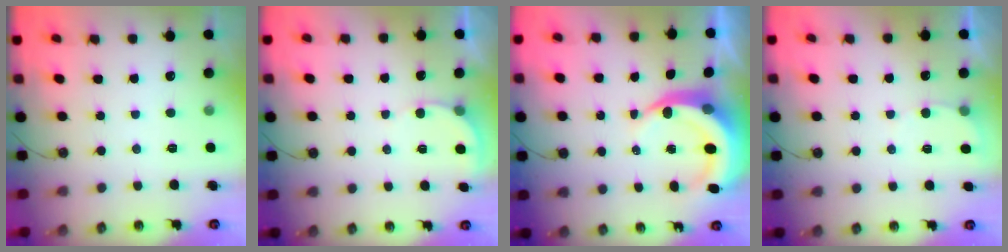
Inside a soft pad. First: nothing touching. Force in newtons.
{"total": 4.2, "press": 4.2, "slide": 0.2}
{"total": 8.7, "press": 8.6, "slide": 1.3}
{"total": 3.9, "press": 3.9, "slide": 0.4}